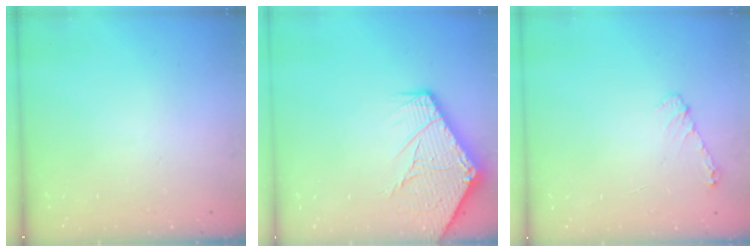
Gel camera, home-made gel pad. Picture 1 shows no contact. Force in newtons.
{"total": 12.3, "press": 12.2, "slide": 1.6}
{"total": 6.1, "press": 6.0, "slide": 0.8}